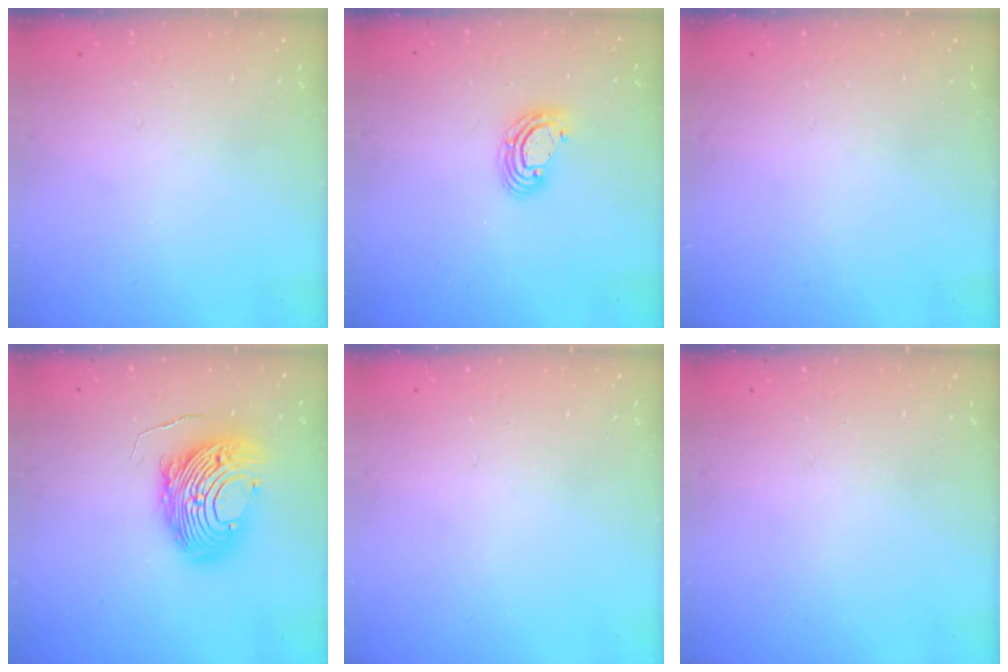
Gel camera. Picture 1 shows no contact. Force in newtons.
{"total": 8.2, "press": 8.1, "slide": 1.4}
{"total": 0.0}
{"total": 14.7, "press": 14.6, "slide": 1.4}
{"total": 0.0}
{"total": 0.0}